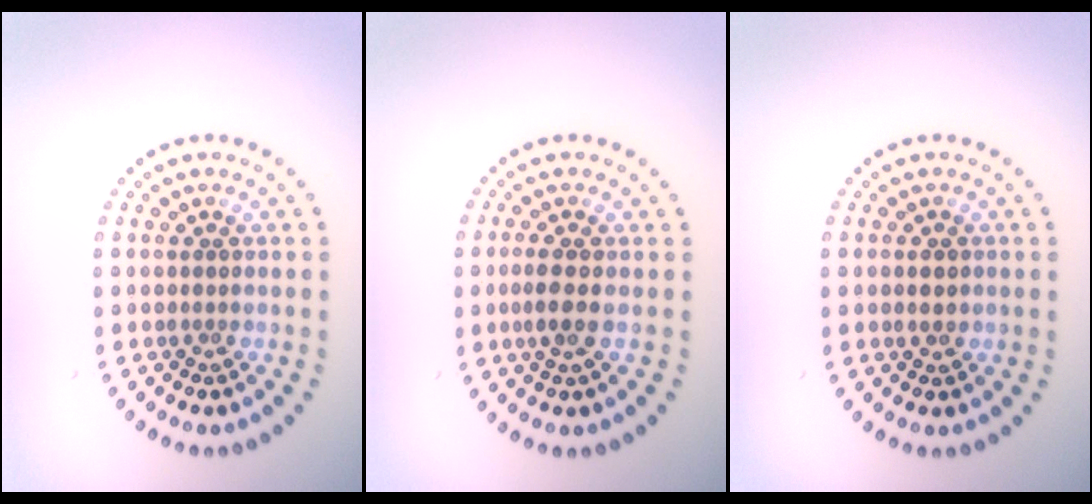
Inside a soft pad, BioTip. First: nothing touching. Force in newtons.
{"total": 1.8, "press": 1.6, "slide": 0.9}
{"total": 1.7, "press": 1.7, "slide": 0.2}